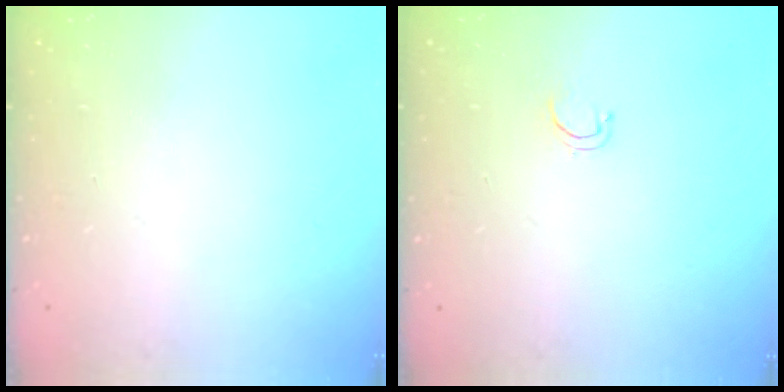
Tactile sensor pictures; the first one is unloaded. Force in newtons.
{"total": 2.6, "press": 2.5, "slide": 0.4}